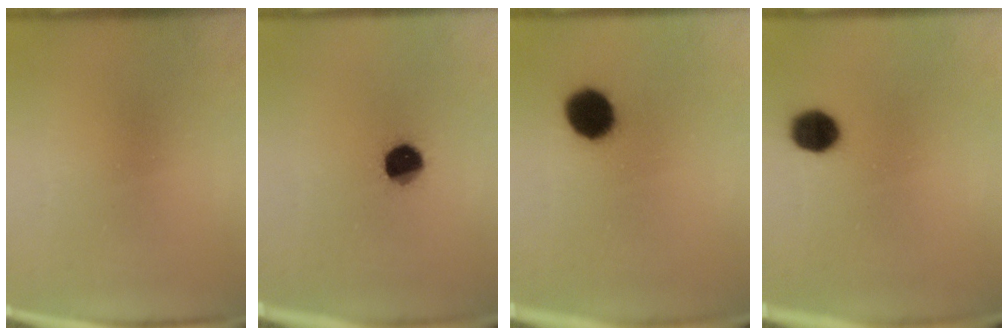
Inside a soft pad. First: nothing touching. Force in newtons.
{"total": 8.3}
{"total": 9.5}
{"total": 6.3}